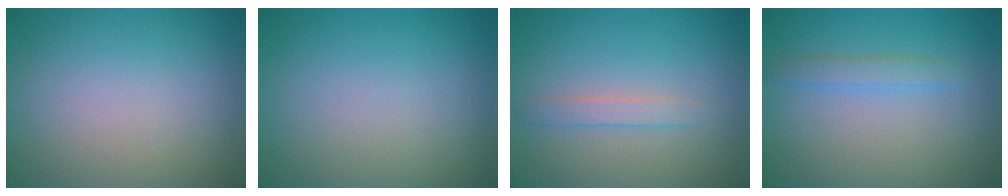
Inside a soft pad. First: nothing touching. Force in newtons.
{"total": 0.0}
{"total": 1.5, "press": 1.5, "slide": 0.1}
{"total": 1.6, "press": 1.6, "slide": 0.0}